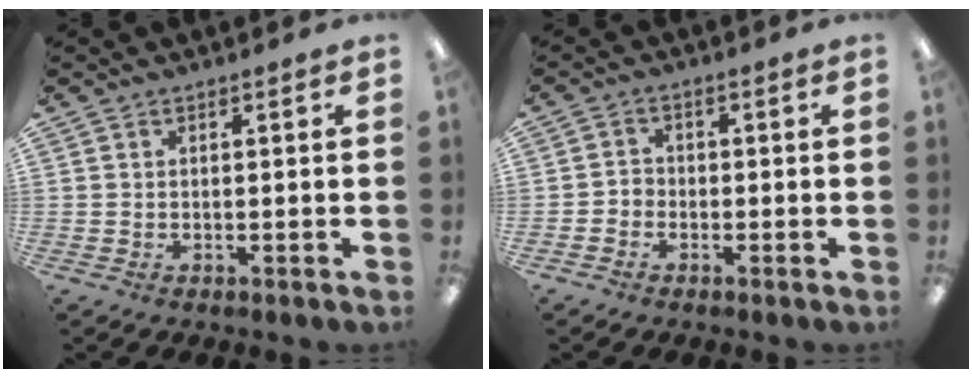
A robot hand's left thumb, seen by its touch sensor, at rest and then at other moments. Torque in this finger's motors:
{"motor_torque": [-0.07, 0.09, 0.30, 0.02, 0.01]}